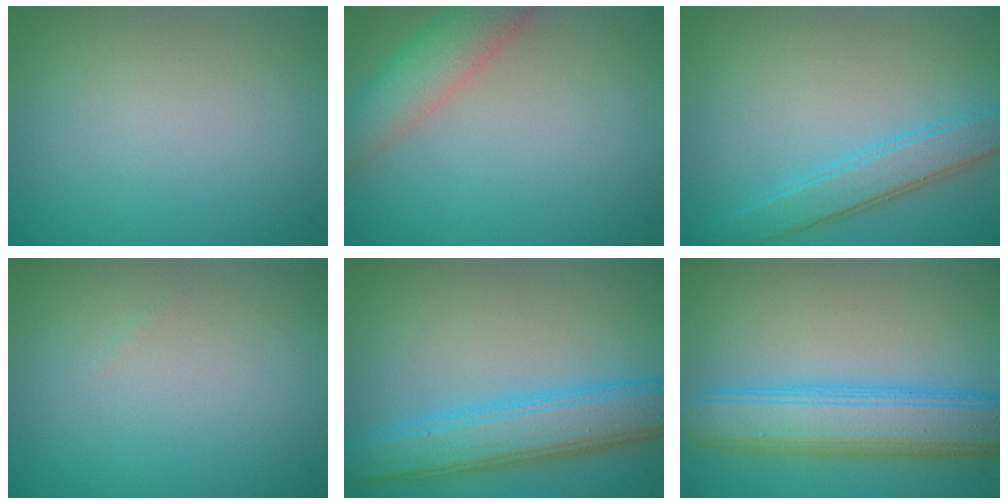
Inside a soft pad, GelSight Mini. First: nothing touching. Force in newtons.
{"total": 4.3, "press": 4.3, "slide": 0.1}
{"total": 3.2, "press": 3.2, "slide": 0.1}
{"total": 0.0}
{"total": 5.7, "press": 5.7, "slide": 0.2}
{"total": 6.6, "press": 6.6, "slide": 0.2}